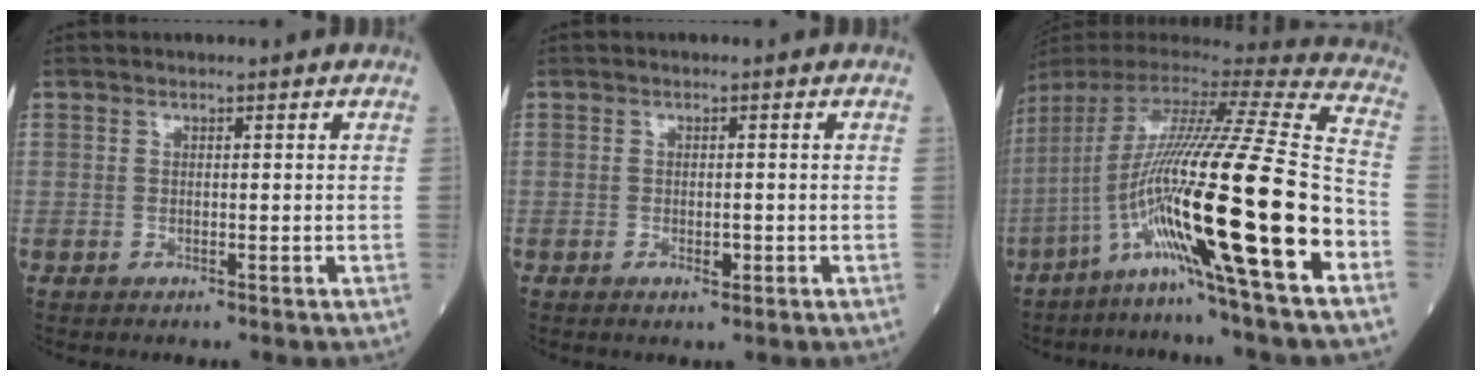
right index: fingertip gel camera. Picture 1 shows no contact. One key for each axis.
{"total": 1.6, "fx": -0.6, "fy": 0.6, "fz": 1.4, "tx": -0.024, "ty": -0.001, "tz": -0.007}
{"total": 28.3, "fx": -9.1, "fy": -0.4, "fz": 26.8, "tx": -0.472, "ty": -0.039, "tz": -0.178}